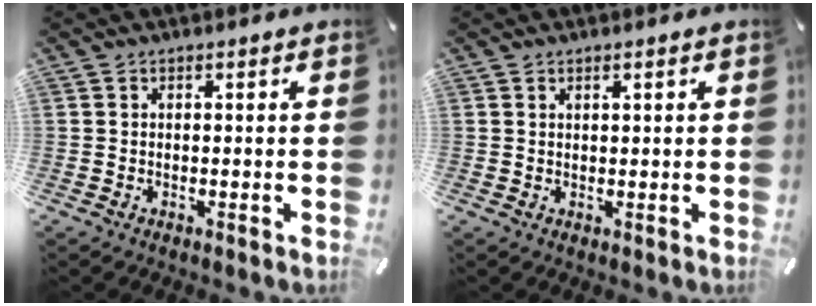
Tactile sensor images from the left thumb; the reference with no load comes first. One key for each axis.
{"total": 0.8, "fx": 0.5, "fy": 0.3, "fz": 0.5, "tx": -0.010, "ty": 0.000, "tz": 0.009}